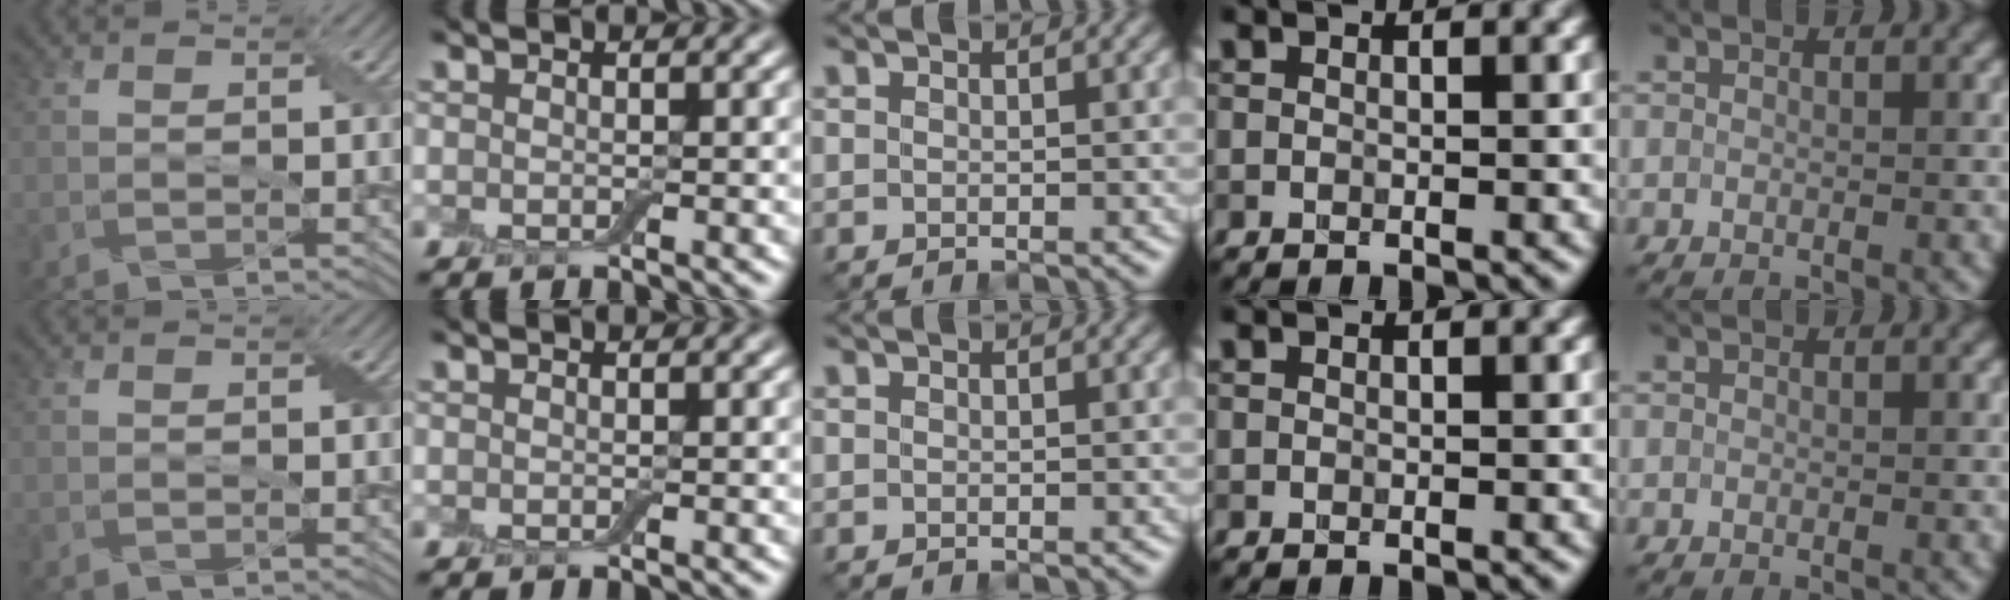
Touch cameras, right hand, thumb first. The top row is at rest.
{}